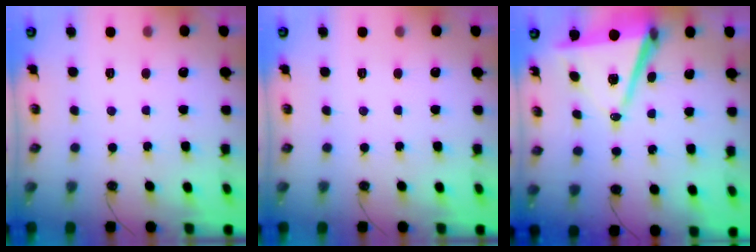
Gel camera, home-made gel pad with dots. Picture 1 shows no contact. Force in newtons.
{"total": 0.0}
{"total": 9.5, "press": 8.6, "slide": 3.9}